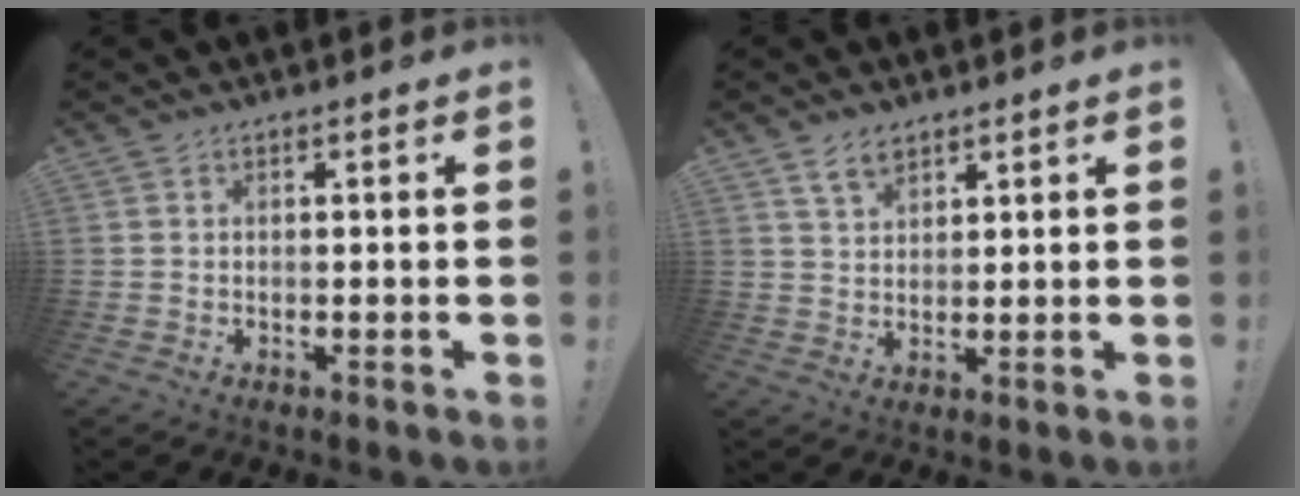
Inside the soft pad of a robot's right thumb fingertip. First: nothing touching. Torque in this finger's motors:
{"motor_torque": [0.31, 0.33, 0.07, -0.04, 0.00]}